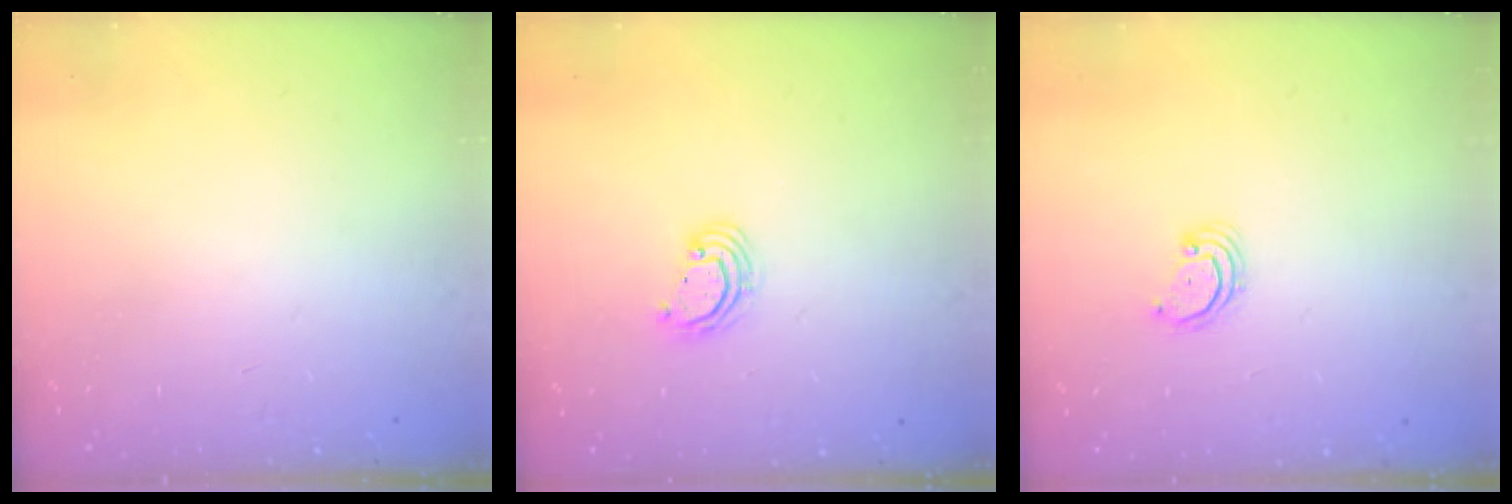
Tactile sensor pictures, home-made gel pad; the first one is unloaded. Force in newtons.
{"total": 3.7, "press": 3.7, "slide": 0.2}
{"total": 2.8, "press": 2.8, "slide": 0.2}